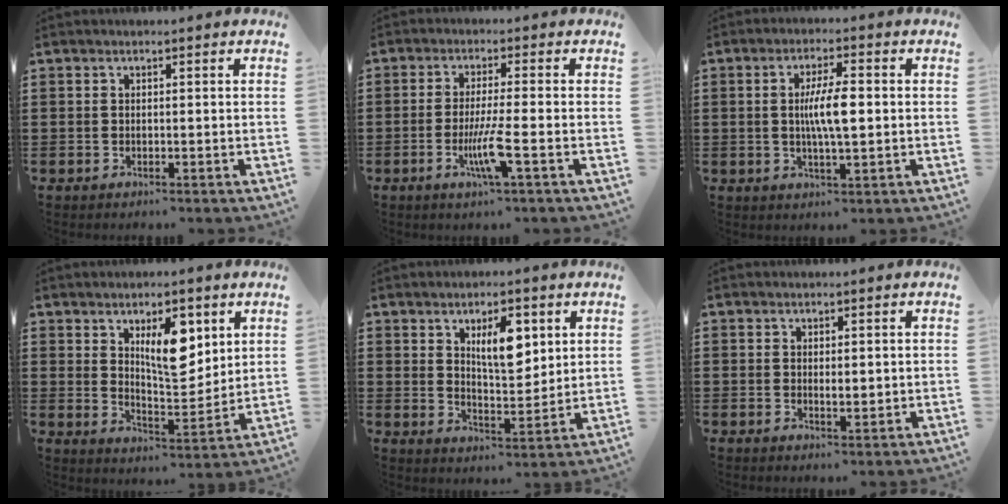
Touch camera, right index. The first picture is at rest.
{"total": 6.3, "force": [-2.2, 0.1, 5.9], "torque": [-0.119, -0.020, -0.042]}
{"total": 6.6, "force": [0.3, 1.6, 6.4], "torque": [-0.122, 0.000, 0.000]}
{"total": 9.1, "force": [4.2, 4.1, 7.0], "torque": [-0.101, -0.013, 0.065]}
{"total": 7.2, "force": [3.0, 3.1, 5.8], "torque": [-0.091, -0.004, 0.044]}
{"total": 1.3, "force": [0.4, 0.6, 1.1], "torque": [-0.022, 0.004, 0.006]}